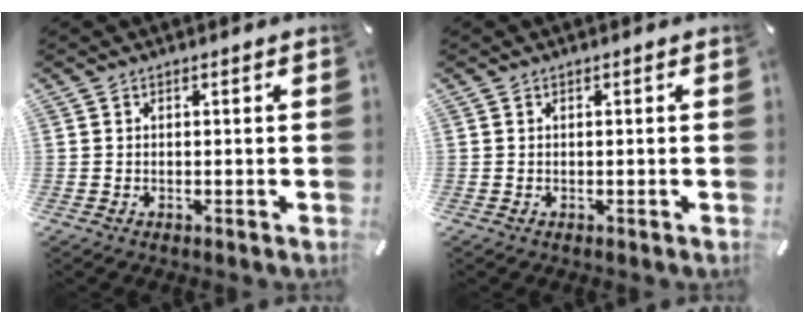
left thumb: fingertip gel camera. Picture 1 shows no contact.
{"total": 0.0}